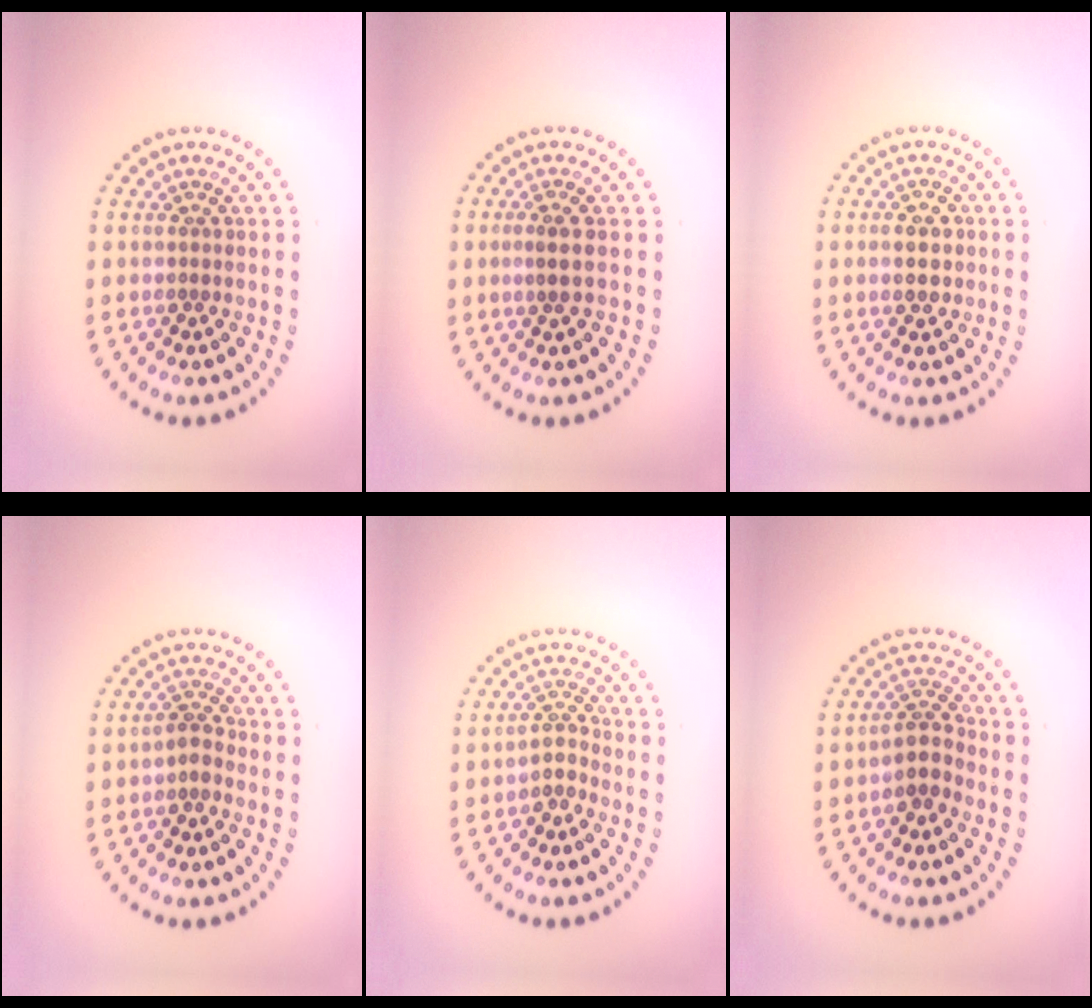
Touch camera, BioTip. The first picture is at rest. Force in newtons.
{"total": 1.8, "press": 1.4, "slide": 1.1}
{"total": 2.8, "press": 2.8, "slide": 0.2}
{"total": 1.6, "press": 1.3, "slide": 0.9}
{"total": 1.9, "press": 1.4, "slide": 1.2}
{"total": 2.5, "press": 2.0, "slide": 1.4}